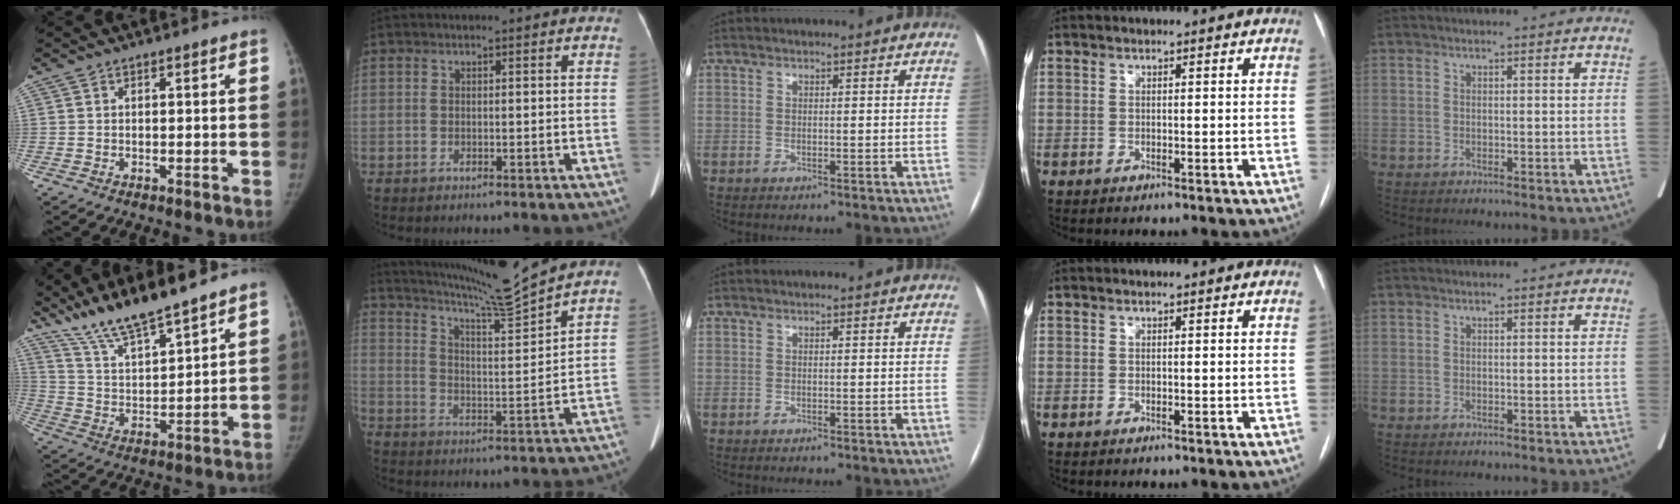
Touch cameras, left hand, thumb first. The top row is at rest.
{"thumb": {"total": 13.9, "force": [11.5, 2.0, 7.5], "torque": [-0.127, -0.057, 0.219]}, "index": {"total": 12.6, "force": [11.7, -2.9, 3.9], "torque": [-0.080, -0.036, 0.194]}}